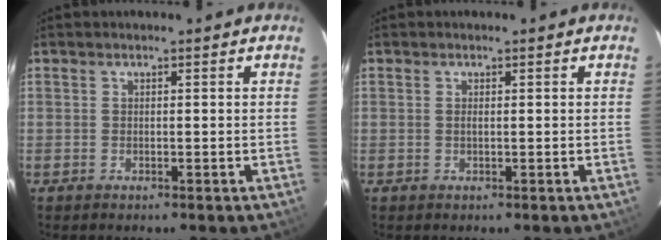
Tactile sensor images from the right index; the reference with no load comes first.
{"total": 0.6, "force": [0.2, 0.2, 0.5], "torque": [-0.011, 0.001, 0.005]}